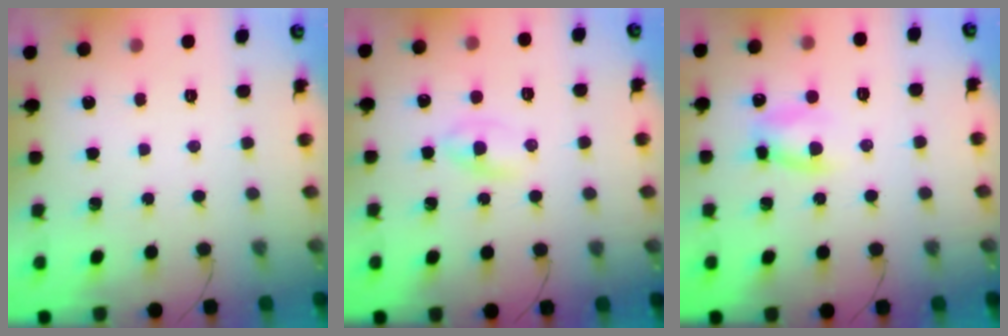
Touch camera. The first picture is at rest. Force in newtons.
{"total": 1.9, "press": 1.7, "slide": 0.8}
{"total": 6.4, "press": 6.3, "slide": 1.1}